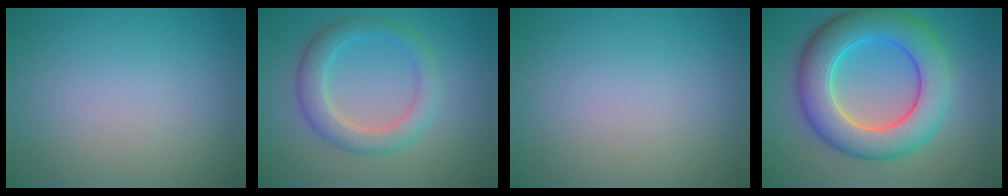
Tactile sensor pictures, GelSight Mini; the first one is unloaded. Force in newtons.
{"total": 3.7, "press": 3.7, "slide": 0.0}
{"total": 0.0}
{"total": 9.0, "press": 9.0, "slide": 0.4}